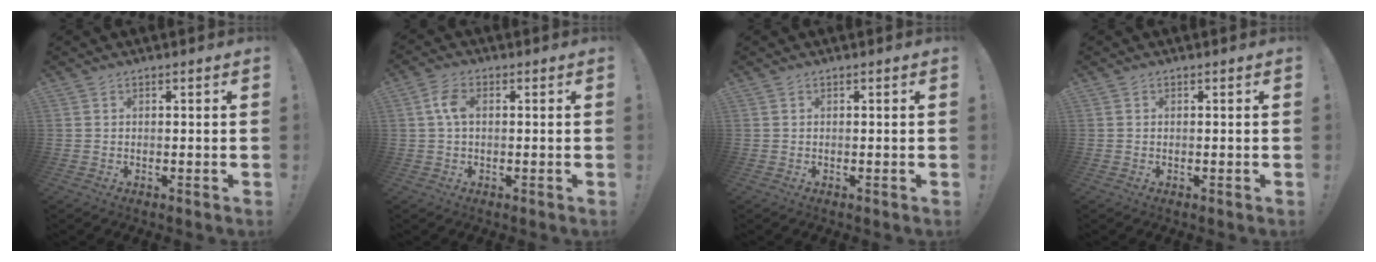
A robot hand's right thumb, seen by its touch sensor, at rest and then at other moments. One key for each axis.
{"total": 5.1, "fx": 0.6, "fy": 3.0, "fz": 4.1, "tx": -0.076, "ty": 0.007, "tz": 0.010}
{"total": 0.0}
{"total": 0.0}